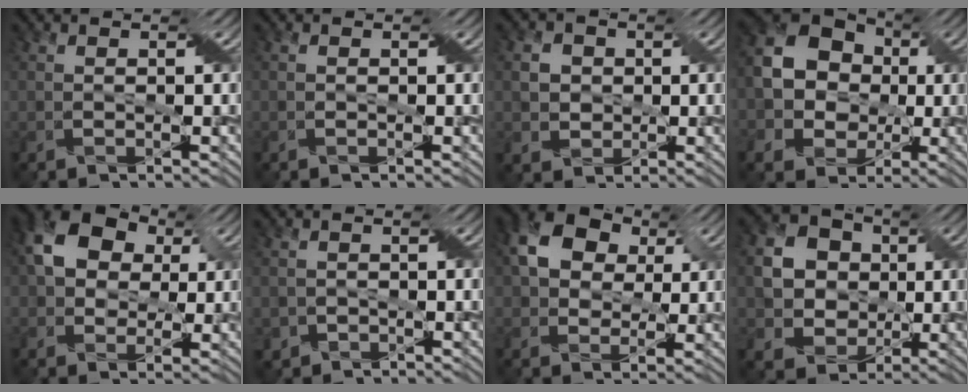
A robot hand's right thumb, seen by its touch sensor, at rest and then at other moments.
{"total": 0.0}
{"total": 3.9, "force": [0.6, 3.7, 1.1], "torque": [-0.041, 0.006, 0.006]}
{"total": 13.0, "force": [0.2, 10.9, 7.1], "torque": [-0.171, 0.007, -0.011]}
{"total": 9.8, "force": [3.0, 7.2, 6.0], "torque": [-0.140, 0.023, 0.039]}
{"total": 1.6, "force": [-0.8, 1.4, 0.0], "torque": [0.000, -0.004, -0.013]}
{"total": 8.9, "force": [3.1, 6.4, 5.3], "torque": [-0.123, 0.020, 0.045]}
{"total": 9.4, "force": [0.8, 8.3, 4.3], "torque": [-0.121, 0.007, 0.005]}